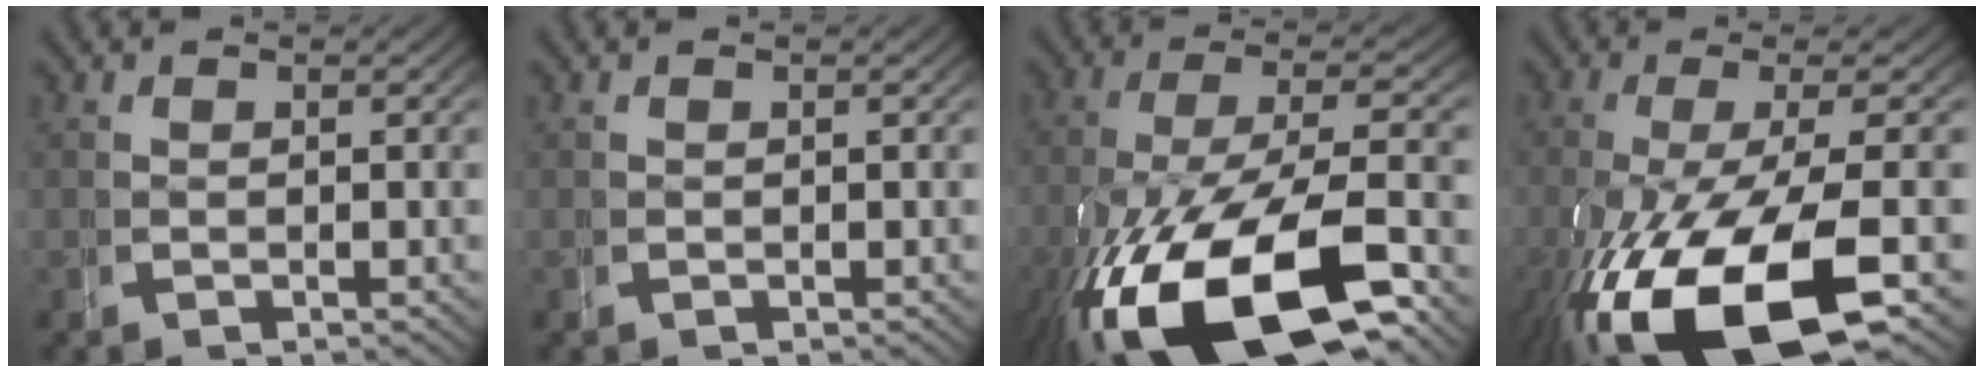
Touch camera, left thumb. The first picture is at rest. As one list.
[{"total": 0.0}, {"total": 13.9, "force": [-4.7, 6.4, 11.4], "torque": [-0.233, -0.042, -0.046]}, {"total": 12.5, "force": [-3.6, 5.4, 10.7], "torque": [-0.227, -0.032, -0.033]}]